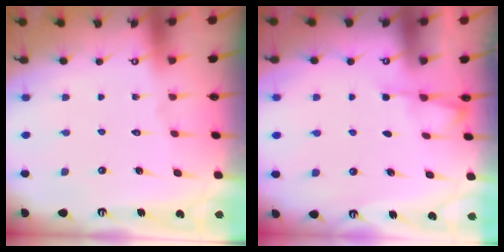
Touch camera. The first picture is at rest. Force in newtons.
{"total": 2.3, "press": 2.3, "slide": 0.4}